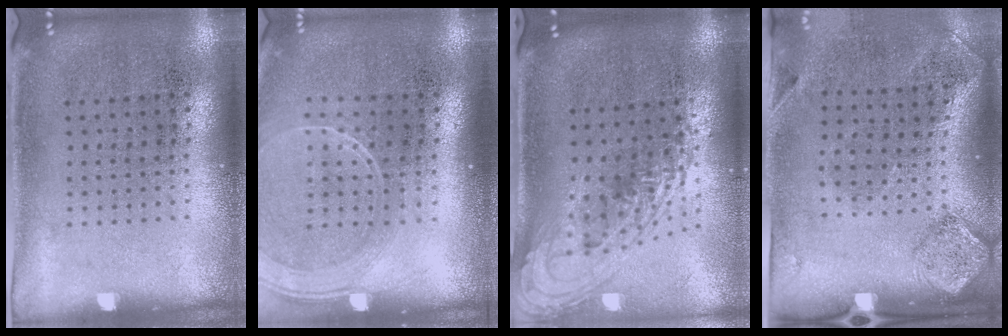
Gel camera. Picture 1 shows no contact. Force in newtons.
{"total": 1.6, "press": 1.4, "slide": 0.8}
{"total": 2.0, "press": 1.5, "slide": 1.3}
{"total": 2.0, "press": 1.1, "slide": 1.7}